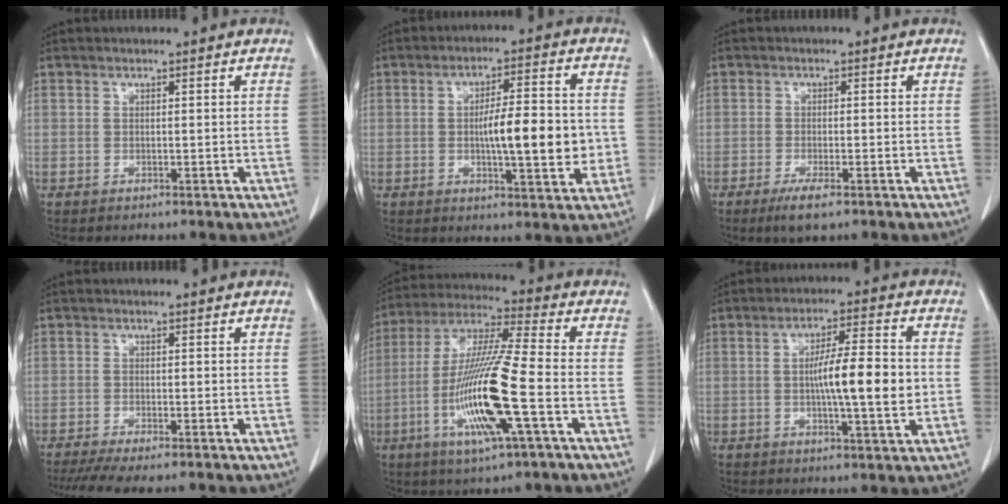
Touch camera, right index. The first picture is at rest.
{"total": 10.7, "force": [-0.9, 2.2, 10.4], "torque": [-0.163, 0.006, -0.014]}
{"total": 3.7, "force": [-2.4, 0.5, 2.8], "torque": [-0.055, -0.008, -0.039]}
{"total": 6.7, "force": [-5.3, 0.7, 3.9], "torque": [-0.059, -0.013, -0.085]}
{"total": 16.7, "force": [-4.9, 0.6, 15.9], "torque": [-0.326, -0.016, -0.095]}
{"total": 10.0, "force": [-0.4, 1.2, 9.9], "torque": [-0.163, 0.005, -0.011]}